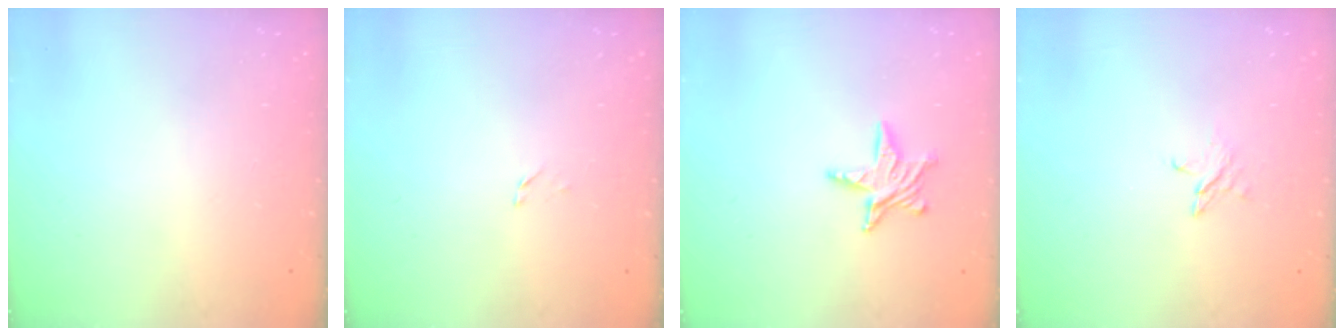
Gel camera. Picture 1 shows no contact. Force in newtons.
{"total": 1.6, "press": 1.6, "slide": 0.2}
{"total": 6.7, "press": 6.7, "slide": 0.3}
{"total": 2.7, "press": 2.7, "slide": 0.3}